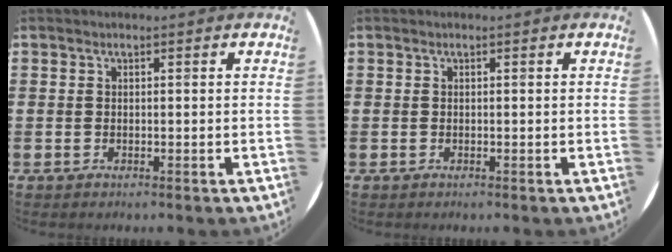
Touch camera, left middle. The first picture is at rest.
{"total": 0.0}